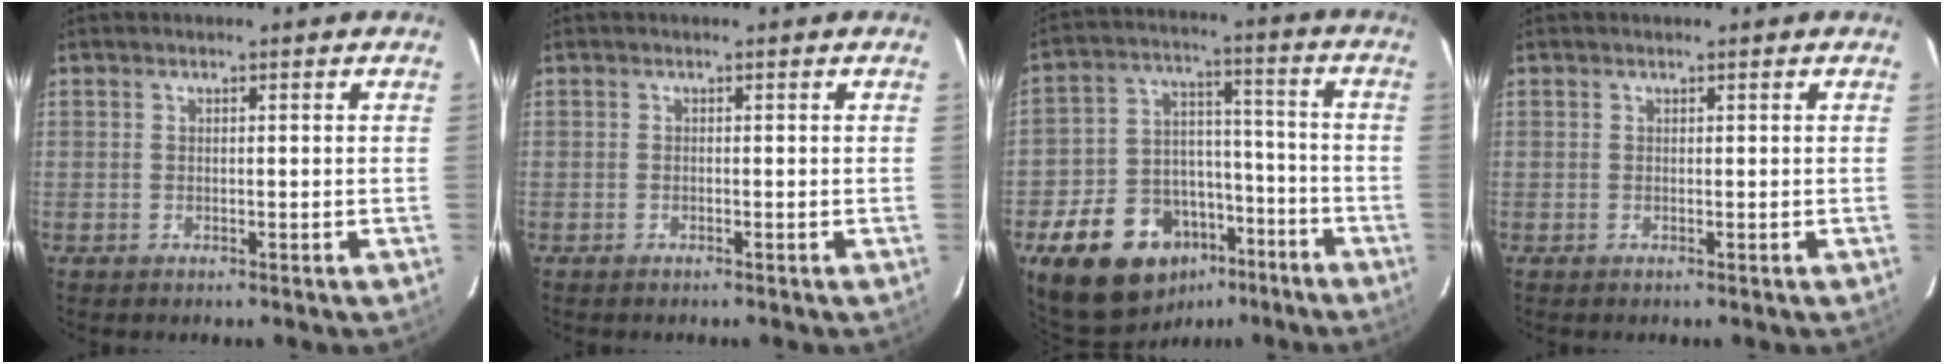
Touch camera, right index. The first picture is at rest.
{"total": 0.0}
{"total": 17.8, "force": [-10.6, 12.1, 7.5], "torque": [-0.167, 0.045, -0.148]}
{"total": 0.0}